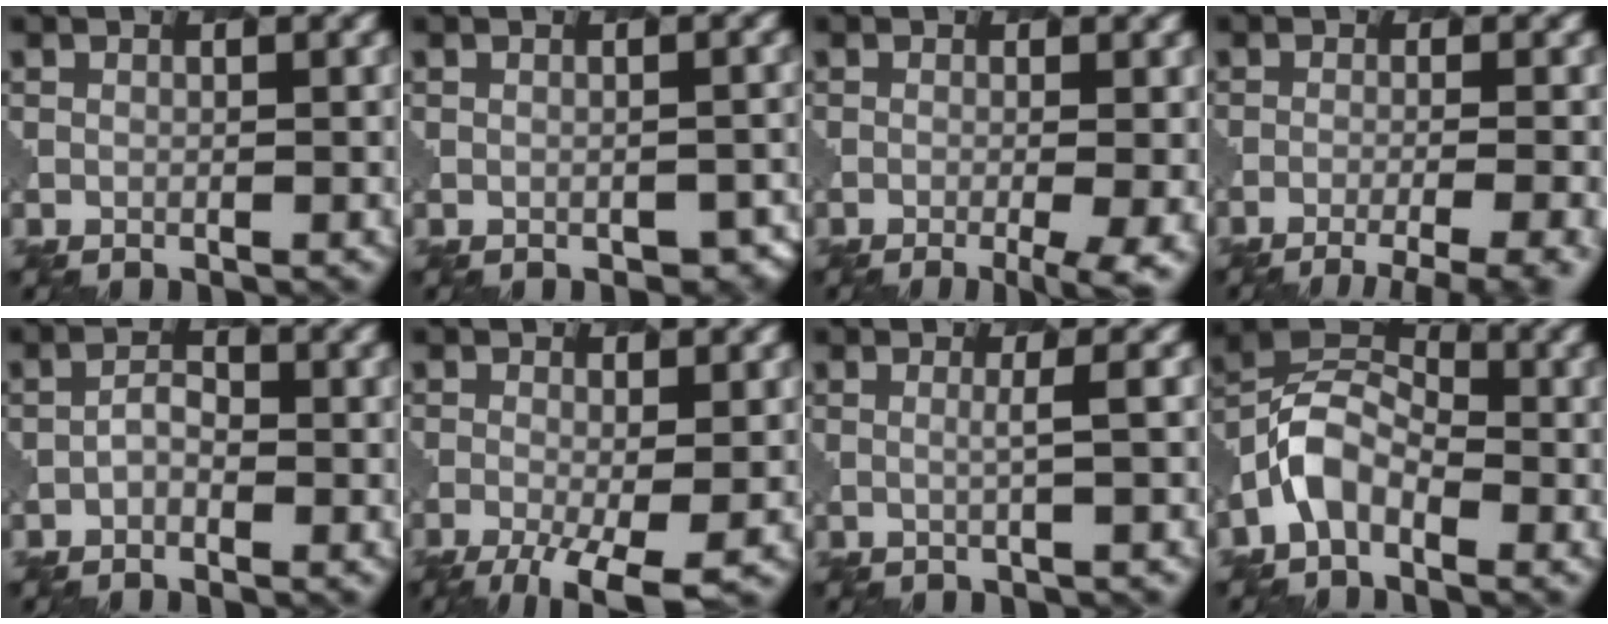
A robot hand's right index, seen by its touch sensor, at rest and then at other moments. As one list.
[{"total": 2.7, "force": [-1.7, 1.4, 1.5], "torque": [-0.020, -0.005, -0.008]}, {"total": 4.9, "force": [-1.6, 1.4, 4.4], "torque": [-0.051, -0.007, -0.019]}, {"total": 5.9, "force": [-3.7, 1.5, 4.2], "torque": [-0.045, -0.010, -0.052]}, {"total": 1.1, "force": [-0.5, 0.7, 0.7], "torque": [-0.015, 0.002, -0.012]}, {"total": 5.8, "force": [-2.7, 1.7, 4.8], "torque": [-0.089, -0.016, -0.042]}, {"total": 1.2, "force": [0.3, 0.2, 1.2], "torque": [-0.013, -0.002, -0.003]}, {"total": 4.7, "force": [-2.2, 3.1, 2.8], "torque": [-0.056, 0.008, -0.052]}]